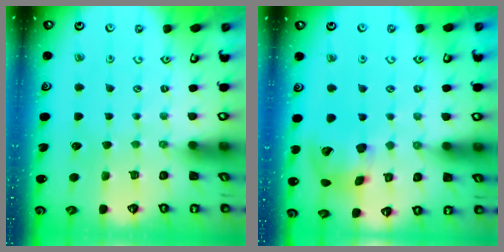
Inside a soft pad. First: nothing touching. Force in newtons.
{"total": 14.9, "press": 14.7, "slide": 2.4}